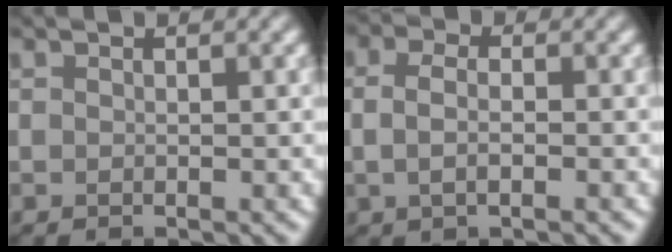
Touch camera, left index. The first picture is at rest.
{"total": 3.1, "force": [0.1, 1.7, 2.6], "torque": [-0.032, 0.002, -0.013]}